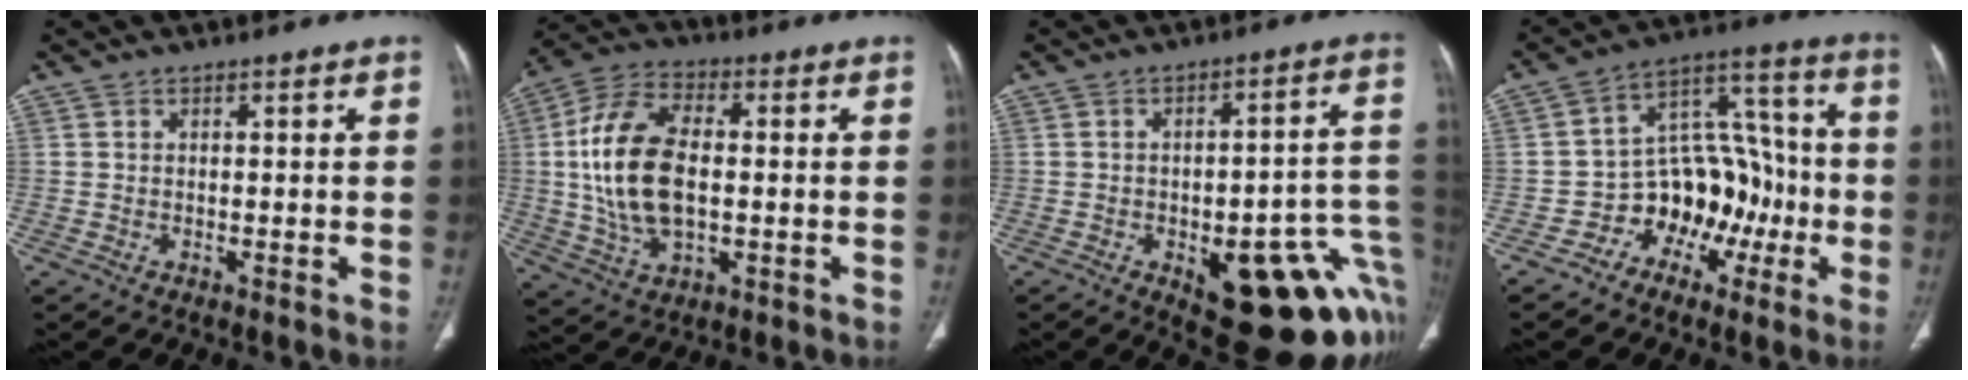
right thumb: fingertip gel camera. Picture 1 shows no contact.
{"total": 16.9, "force": [0.2, 9.5, 14.0], "torque": [-0.275, 0.015, 0.007]}
{"total": 24.0, "force": [-7.5, 9.1, 20.9], "torque": [-0.190, 0.034, -0.074]}
{"total": 14.1, "force": [-5.0, 10.3, 8.2], "torque": [-0.066, 0.077, -0.081]}